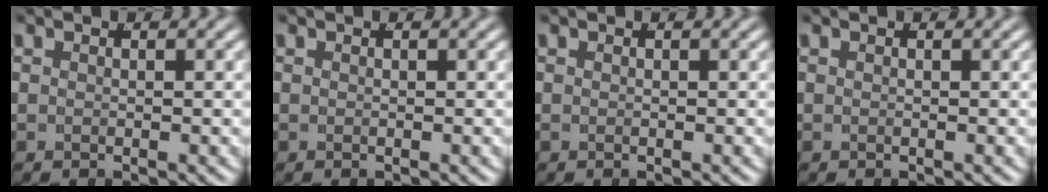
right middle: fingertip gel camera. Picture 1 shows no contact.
{"total": 0.0}
{"total": 0.0}
{"total": 0.0}